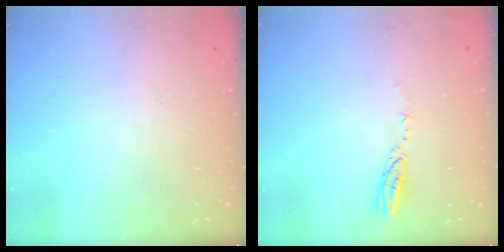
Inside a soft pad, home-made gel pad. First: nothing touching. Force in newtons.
{"total": 3.5, "press": 3.5, "slide": 0.3}